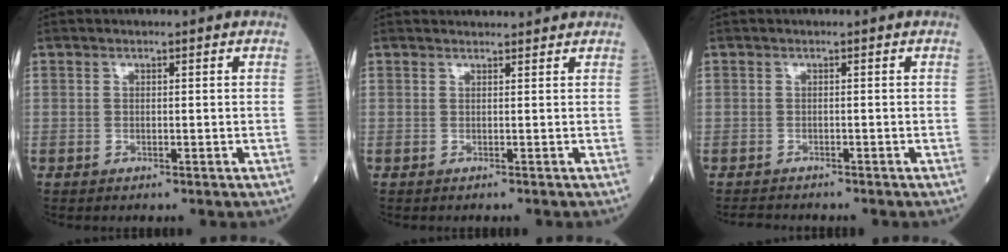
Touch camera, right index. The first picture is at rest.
{"total": 2.7, "force": [2.6, 0.5, 0.6], "torque": [-0.024, 0.018, 0.024]}
{"total": 1.8, "force": [-1.7, 0.6, 0.0], "torque": [-0.008, -0.006, -0.028]}